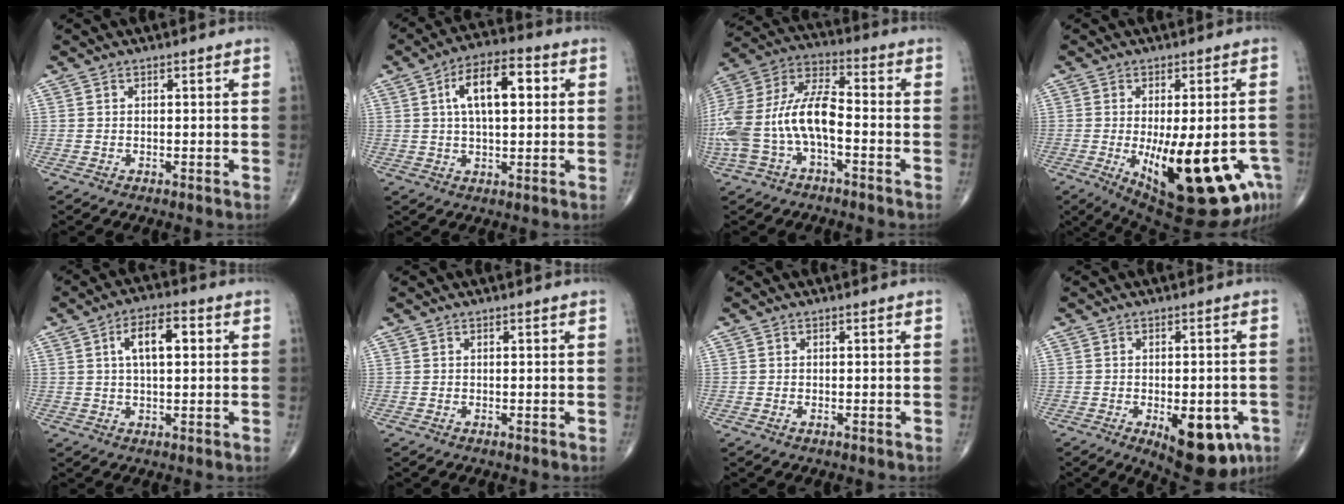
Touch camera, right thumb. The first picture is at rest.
{"total": 11.5, "force": [2.7, 5.2, 9.9], "torque": [-0.156, 0.016, 0.039]}
{"total": 19.4, "force": [-4.2, 9.7, 16.2], "torque": [-0.359, 0.049, -0.078]}
{"total": 22.0, "force": [-7.4, 8.0, 19.1], "torque": [-0.224, -0.015, -0.081]}
{"total": 7.8, "force": [1.8, 3.5, 6.7], "torque": [-0.107, 0.013, 0.026]}
{"total": 0.0}
{"total": 0.6, "force": [-0.3, 0.3, 0.5], "torque": [-0.012, 0.000, -0.005]}
{"total": 13.3, "force": [-5.2, 6.2, 10.6], "torque": [-0.119, 0.001, -0.057]}